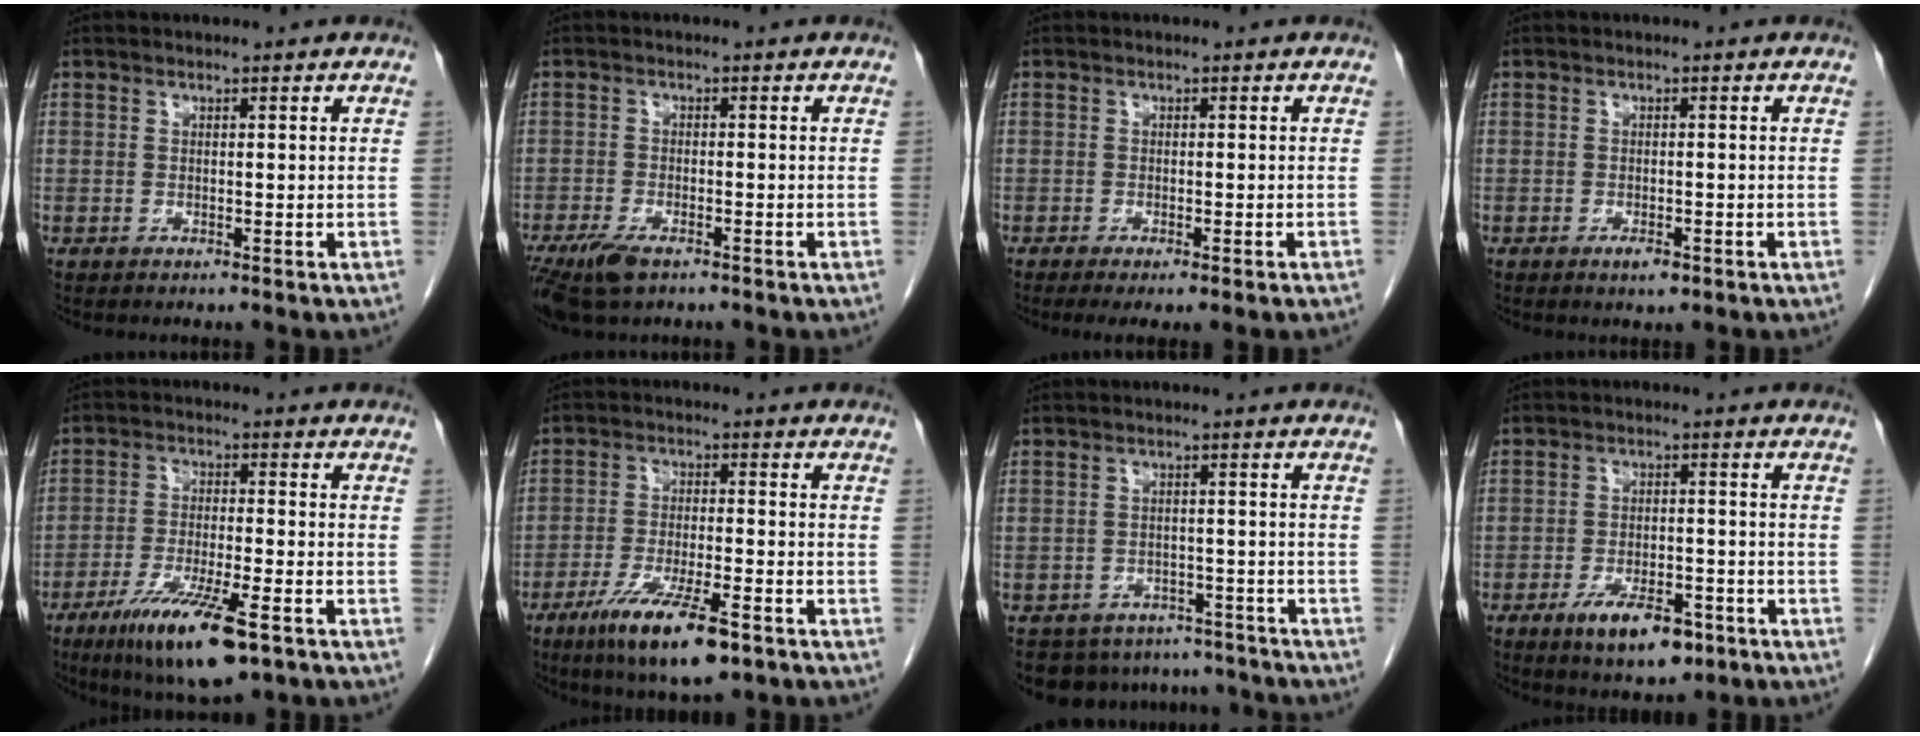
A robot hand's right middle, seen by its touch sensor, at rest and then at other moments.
{"total": 6.4, "force": [-4.4, 2.2, 4.2], "torque": [-0.083, -0.013, -0.078]}
{"total": 4.5, "force": [-3.2, 0.1, 3.1], "torque": [-0.042, -0.014, -0.046]}
{"total": 1.7, "force": [-1.0, 0.6, 1.3], "torque": [-0.022, -0.001, -0.012]}
{"total": 12.3, "force": [-7.2, 2.0, 9.7], "torque": [-0.178, -0.028, -0.118]}
{"total": 11.3, "force": [-6.9, 2.0, 8.8], "torque": [-0.160, -0.024, -0.112]}
{"total": 11.1, "force": [-9.8, 4.9, 1.4], "torque": [-0.019, 0.014, -0.116]}
{"total": 8.0, "force": [-4.8, 3.1, 5.6], "torque": [-0.096, -0.005, -0.071]}